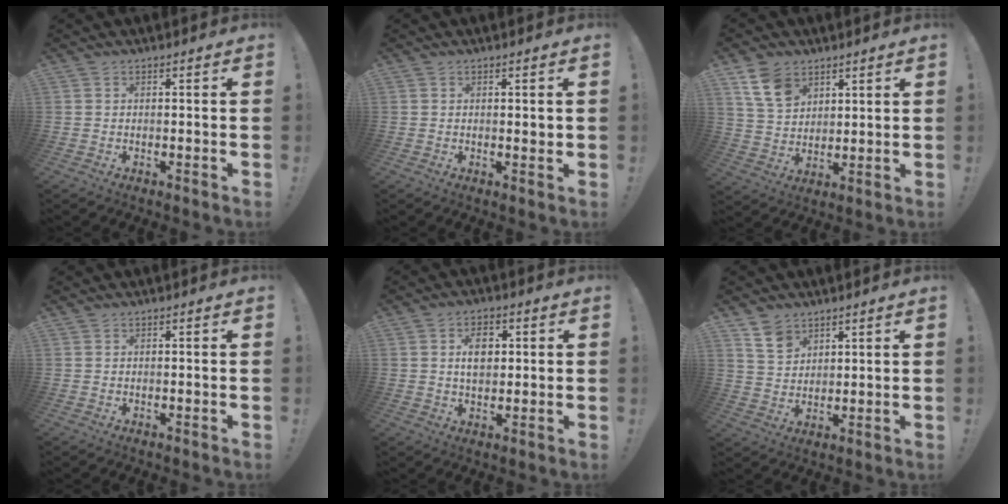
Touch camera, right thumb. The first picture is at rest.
{"total": 1.0, "force": [0.6, 0.5, 0.7], "torque": [-0.003, -0.004, 0.008]}
{"total": 10.9, "force": [6.3, 7.4, 4.9], "torque": [-0.082, -0.025, 0.125]}
{"total": 0.0}
{"total": 6.9, "force": [1.5, 4.8, 4.7], "torque": [-0.071, 0.004, 0.024]}
{"total": 7.4, "force": [5.2, 4.8, 2.0], "torque": [-0.034, -0.031, 0.102]}